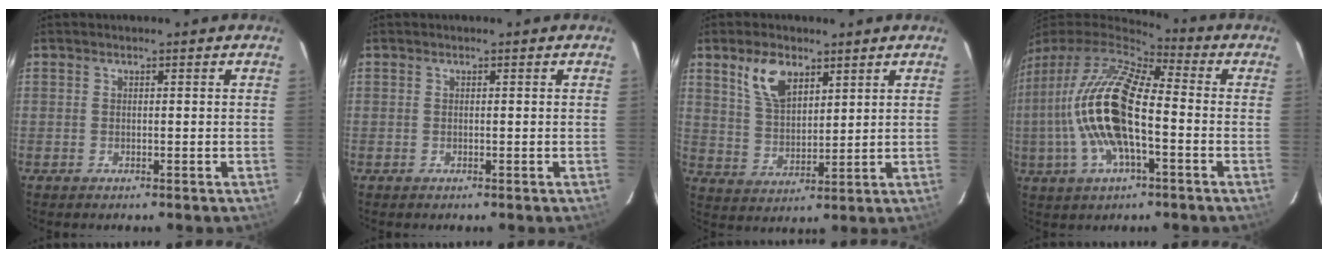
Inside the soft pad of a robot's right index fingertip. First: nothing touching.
{"total": 0.0}
{"total": 8.6, "force": [5.0, 4.4, 5.4], "torque": [-0.101, 0.011, 0.104]}
{"total": 18.5, "force": [-2.7, 6.5, 17.1], "torque": [-0.326, -0.006, -0.058]}